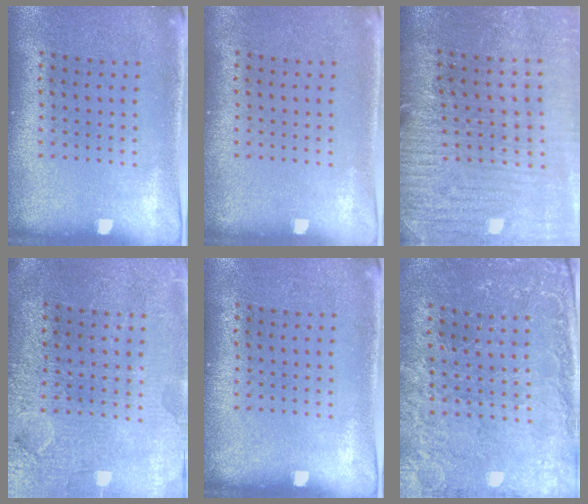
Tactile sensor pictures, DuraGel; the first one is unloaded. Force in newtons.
{"total": 0.0}
{"total": 3.2, "press": 3.0, "slide": 1.0}
{"total": 3.6, "press": 3.4, "slide": 1.4}
{"total": 0.0}
{"total": 1.2, "press": 1.2, "slide": 0.4}